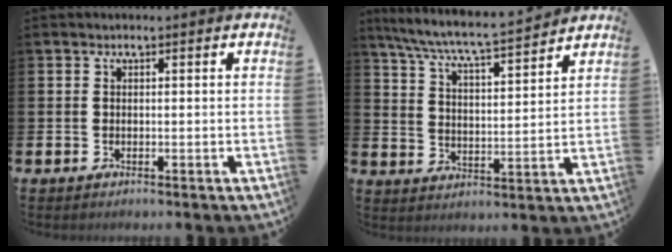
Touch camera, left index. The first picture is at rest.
{"total": 7.2, "force": [6.8, 0.1, 2.3], "torque": [-0.074, -0.051, 0.115]}